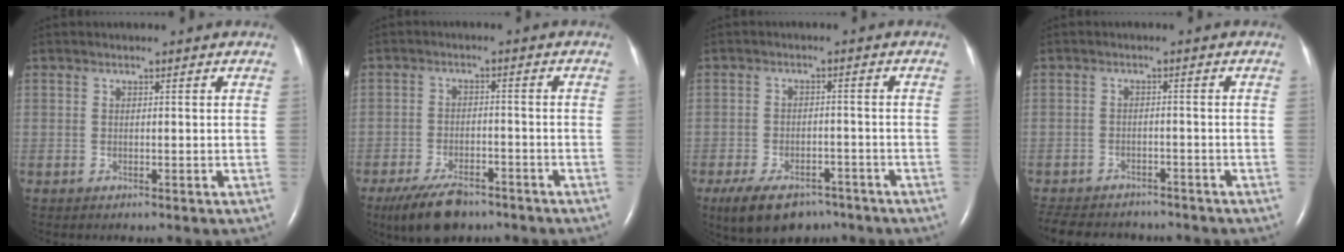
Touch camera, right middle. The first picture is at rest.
{"total": 7.8, "force": [-5.8, 3.2, 4.1], "torque": [-0.080, -0.008, -0.098]}
{"total": 9.5, "force": [-6.9, 4.5, 4.6], "torque": [-0.082, -0.001, -0.108]}
{"total": 12.5, "force": [-10.8, 4.8, 4.1], "torque": [-0.095, -0.003, -0.141]}